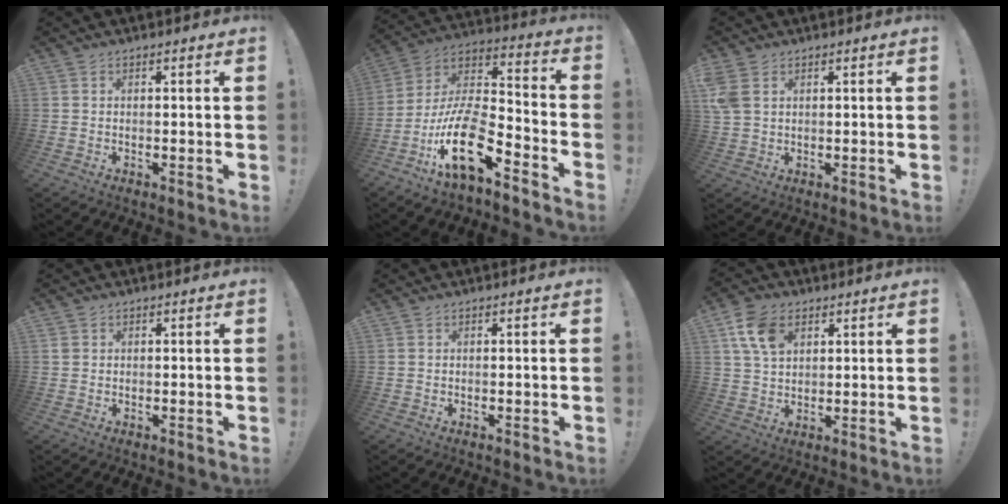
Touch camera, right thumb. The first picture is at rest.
{"total": 19.0, "force": [-9.6, 7.0, 14.9], "torque": [-0.300, 0.048, -0.162]}
{"total": 5.5, "force": [2.2, 3.6, 3.4], "torque": [-0.070, -0.002, 0.048]}
{"total": 1.3, "force": [0.5, 1.2, 0.4], "torque": [-0.006, 0.002, 0.009]}
{"total": 0.0}
{"total": 10.4, "force": [4.6, 7.1, 6.0], "torque": [-0.112, -0.002, 0.091]}